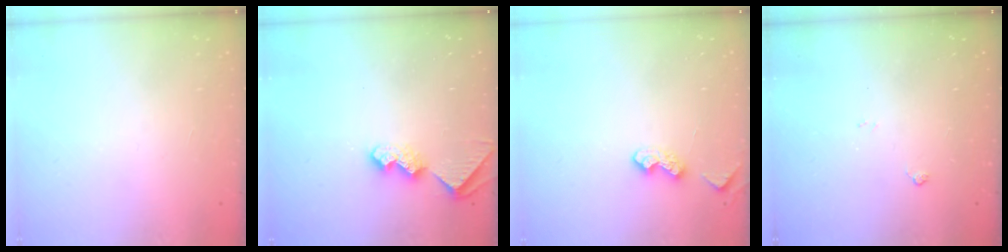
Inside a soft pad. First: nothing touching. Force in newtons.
{"total": 7.9, "press": 7.9, "slide": 0.6}
{"total": 4.5, "press": 4.5, "slide": 0.6}
{"total": 3.8, "press": 3.7, "slide": 0.7}